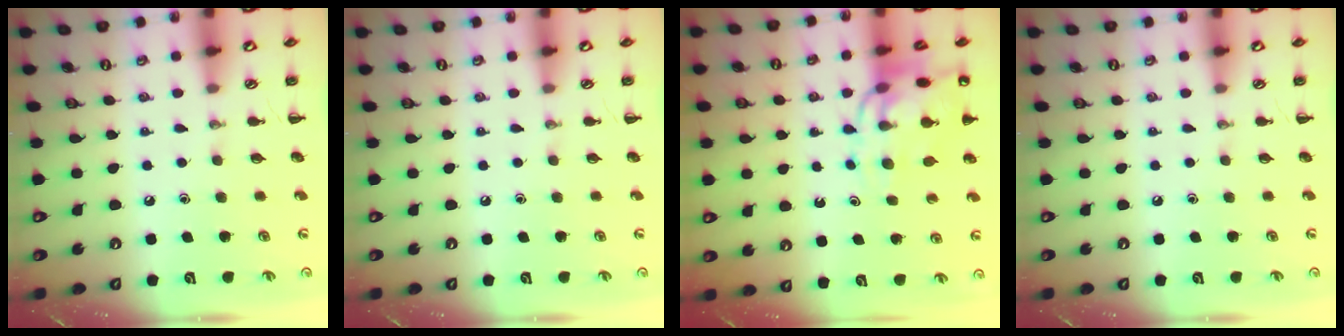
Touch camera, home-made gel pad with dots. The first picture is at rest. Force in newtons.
{"total": 0.0}
{"total": 12.6, "press": 12.1, "slide": 3.4}
{"total": 0.0}